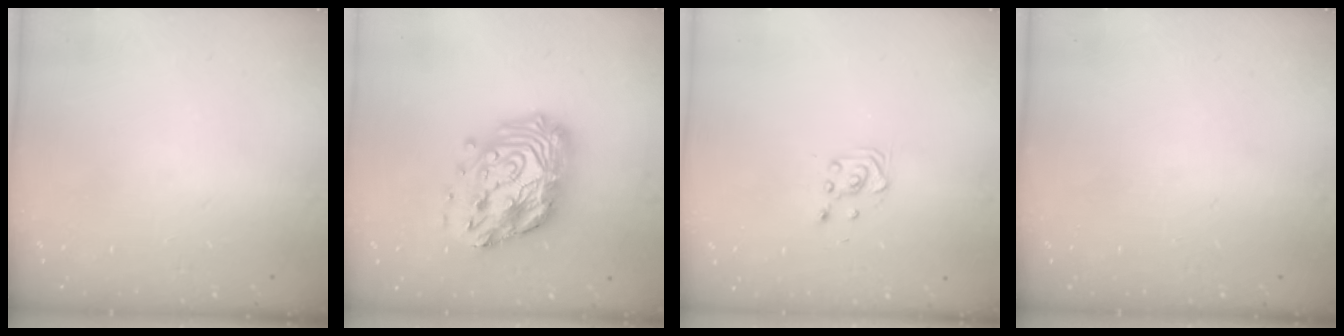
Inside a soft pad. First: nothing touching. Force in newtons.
{"total": 21.7, "press": 21.5, "slide": 2.2}
{"total": 3.6, "press": 3.4, "slide": 1.1}
{"total": 0.0}